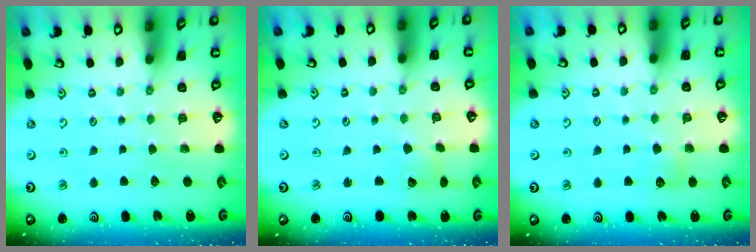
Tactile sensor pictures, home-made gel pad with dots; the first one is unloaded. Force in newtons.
{"total": 3.6, "press": 3.5, "slide": 0.5}
{"total": 6.0, "press": 5.9, "slide": 0.5}